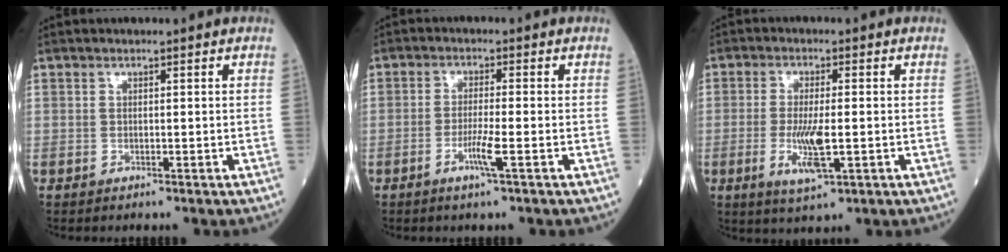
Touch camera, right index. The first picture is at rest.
{"total": 3.9, "force": [-1.6, -0.3, 3.5], "torque": [-0.071, -0.008, -0.033]}
{"total": 6.5, "force": [-1.4, 1.1, 6.3], "torque": [-0.127, -0.015, -0.023]}